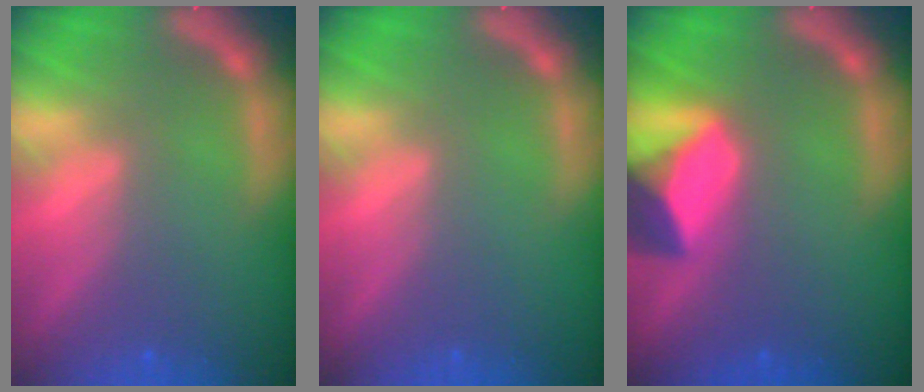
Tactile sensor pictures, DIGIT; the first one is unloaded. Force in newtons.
{"total": 0.0}
{"total": 6.9}